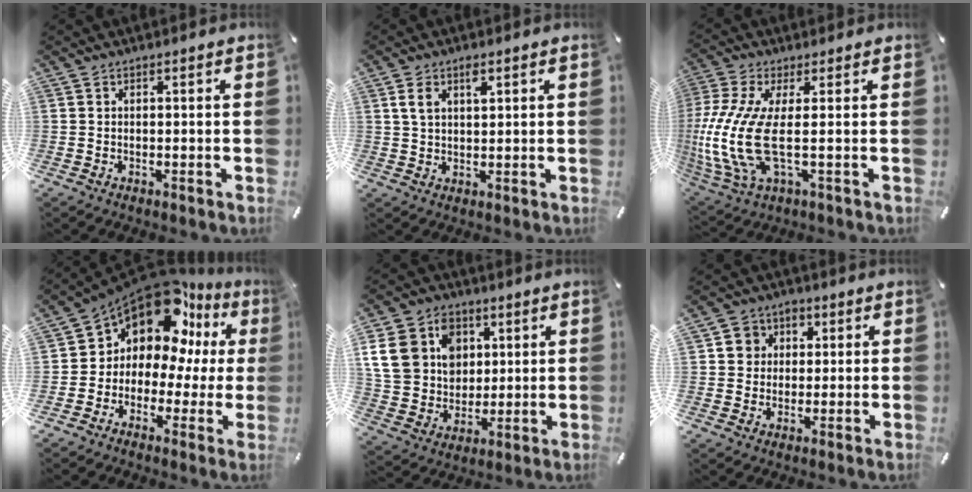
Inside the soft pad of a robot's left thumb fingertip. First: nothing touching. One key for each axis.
{"total": 4.4, "fx": 2.0, "fy": 2.4, "fz": 3.2, "tx": -0.060, "ty": 0.003, "tz": 0.033}
{"total": 14.5, "fx": 0.3, "fy": 4.6, "fz": 13.8, "tx": -0.317, "ty": -0.032, "tz": 0.001}
{"total": 13.5, "fx": 9.3, "fy": 7.5, "fz": 6.3, "tx": -0.137, "ty": -0.087, "tz": 0.163}
{"total": 15.7, "fx": 4.9, "fy": 13.1, "fz": 7.0, "tx": -0.149, "ty": 0.002, "tz": 0.094}
{"total": 5.7, "fx": 0.7, "fy": 5.5, "fz": 1.2, "tx": -0.015, "ty": 0.010, "tz": 0.009}